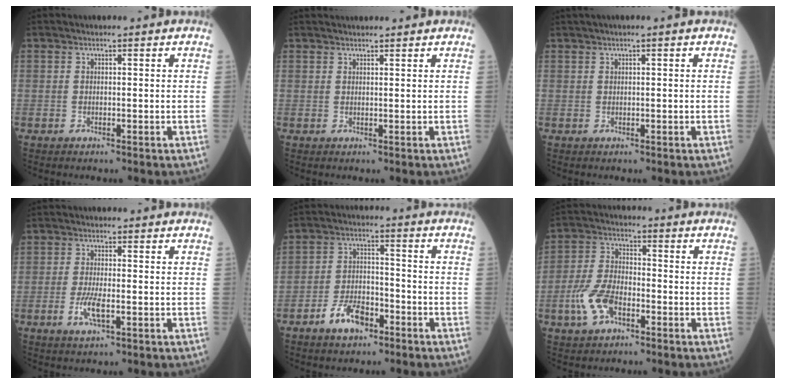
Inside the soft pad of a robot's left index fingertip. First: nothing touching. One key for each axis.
{"total": 3.3, "fx": 3.1, "fy": 0.4, "fz": 0.8, "tx": -0.009, "ty": 0.025, "tz": 0.041}
{"total": 0.8, "fx": 0.4, "fy": -0.2, "fz": 0.7, "tx": -0.018, "ty": 0.009, "tz": 0.012}
{"total": 3.6, "fx": -1.3, "fy": 0.9, "fz": 3.3, "tx": -0.076, "ty": -0.007, "tz": -0.025}
{"total": 6.8, "fx": -4.3, "fy": 3.2, "fz": 4.0, "tx": -0.084, "ty": 0.004, "tz": -0.080}
{"total": 7.6, "fx": -3.4, "fy": 3.8, "fz": 5.6, "tx": -0.130, "ty": 0.001, "tz": -0.070}